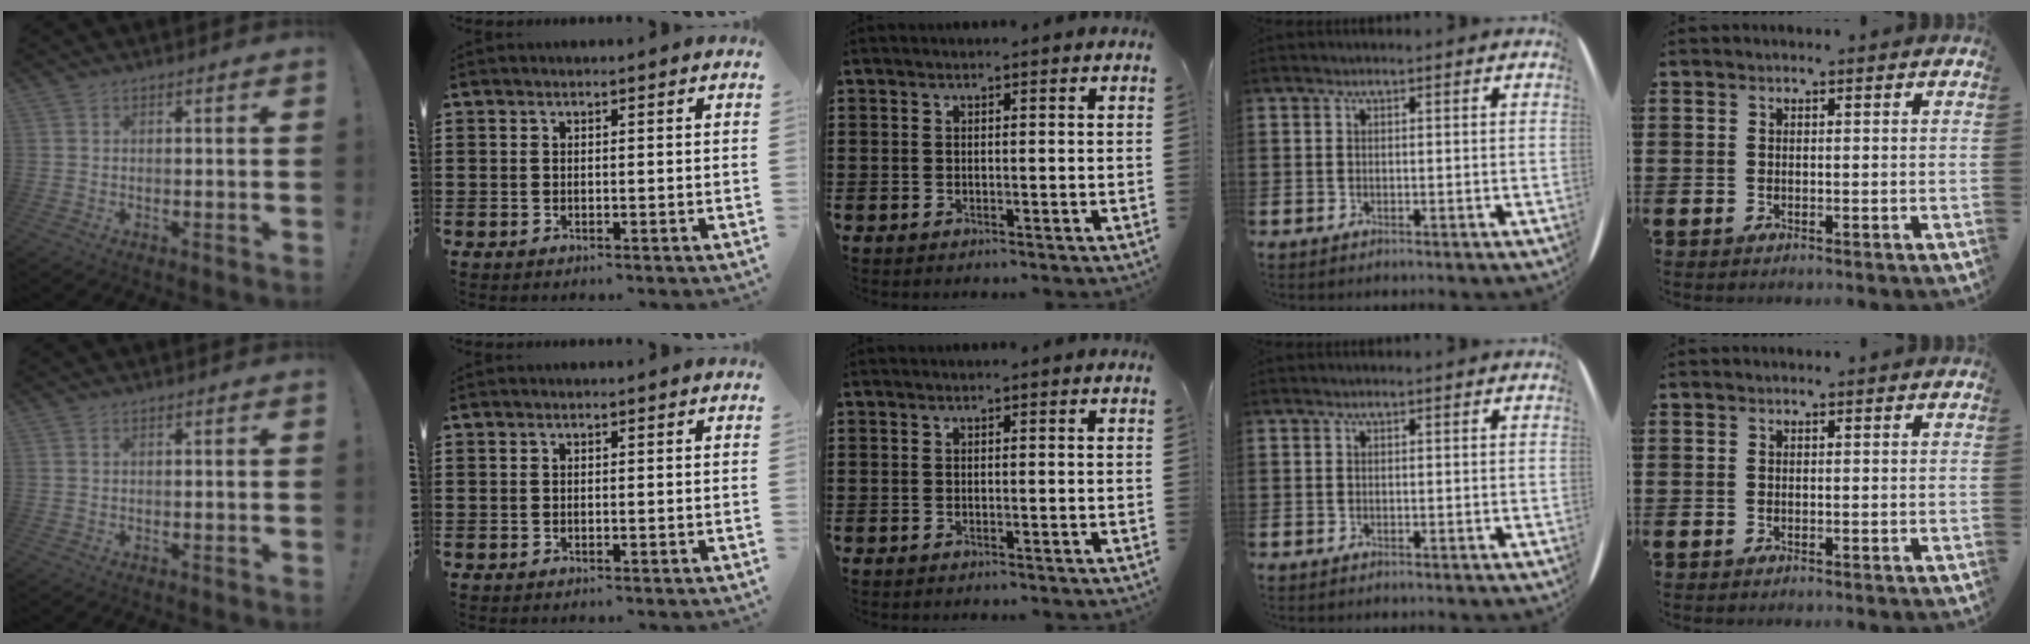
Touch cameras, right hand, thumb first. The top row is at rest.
{}